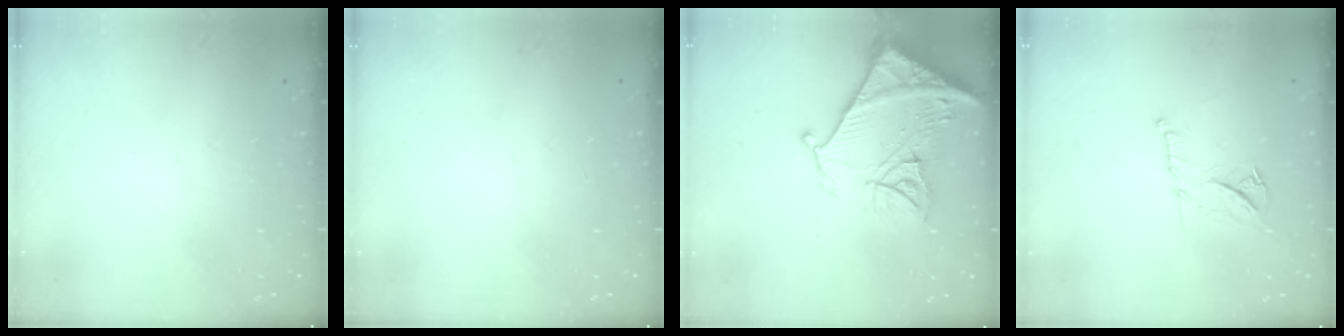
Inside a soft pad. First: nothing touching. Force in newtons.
{"total": 0.0}
{"total": 19.3, "press": 19.2, "slide": 2.2}
{"total": 11.0, "press": 11.0, "slide": 0.1}